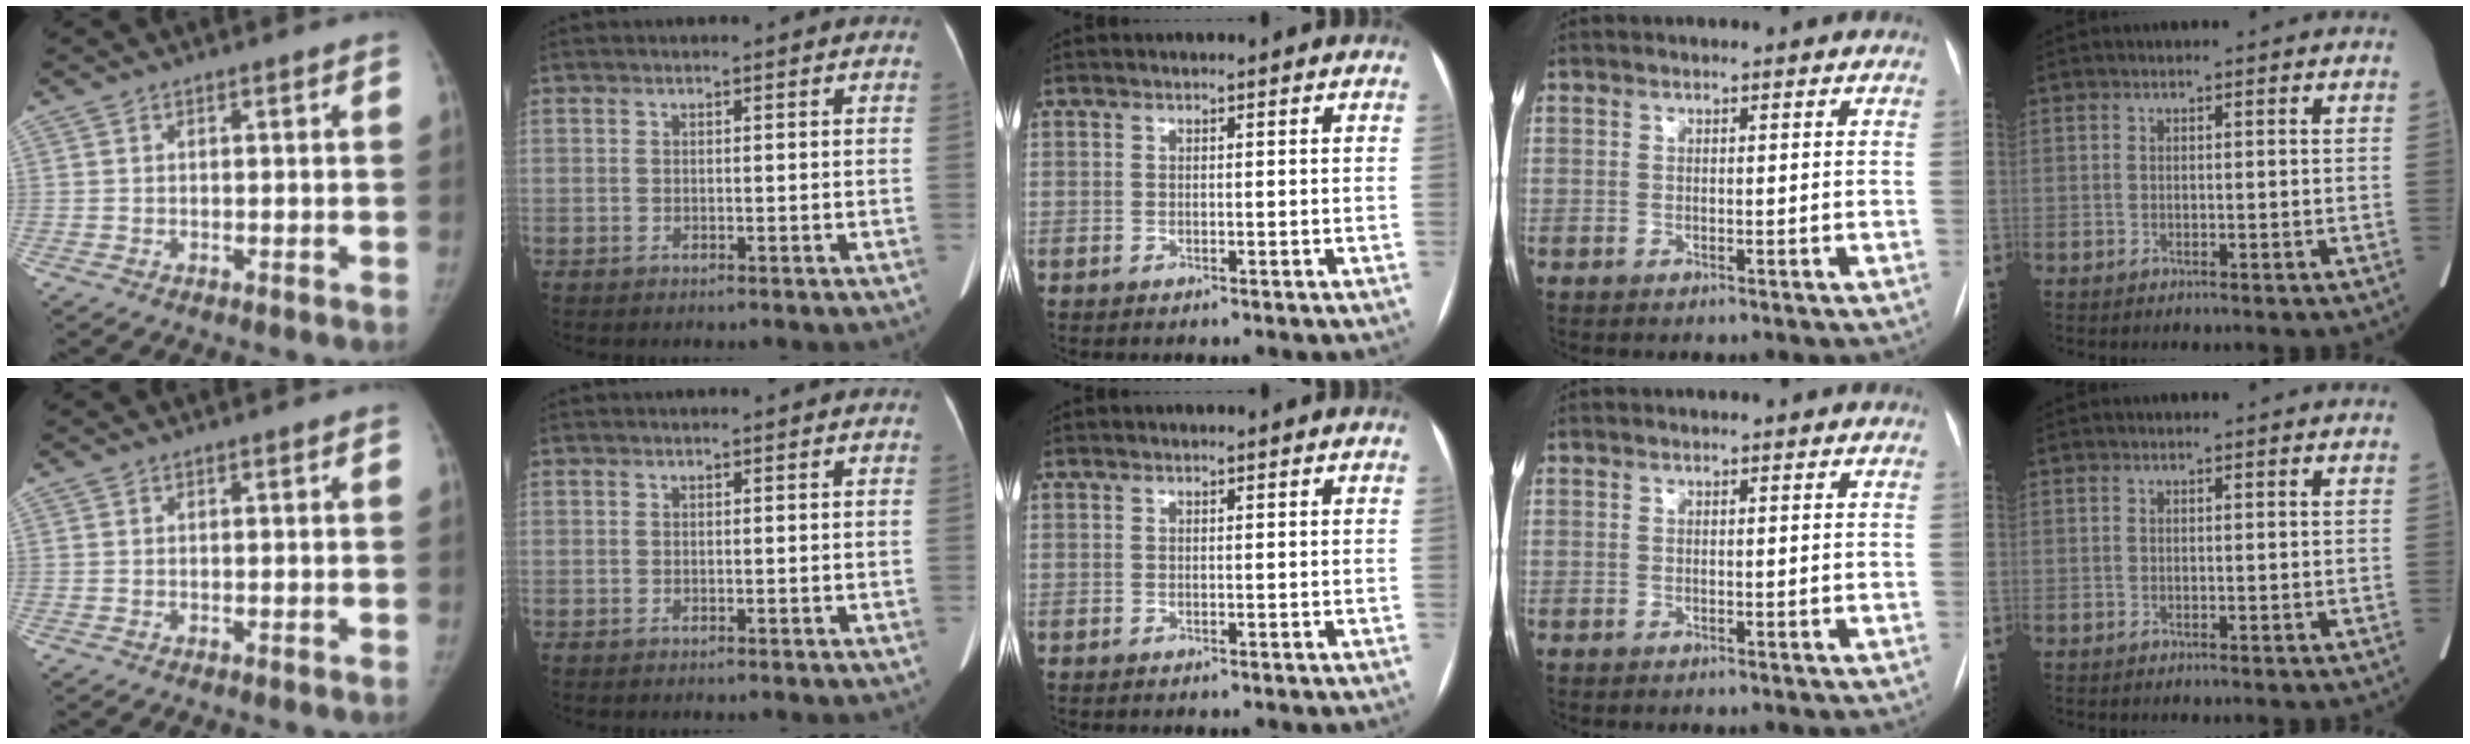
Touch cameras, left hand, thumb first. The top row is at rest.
{}